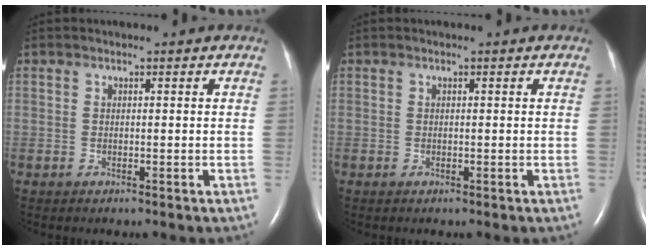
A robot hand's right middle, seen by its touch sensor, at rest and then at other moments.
{"total": 0.0}